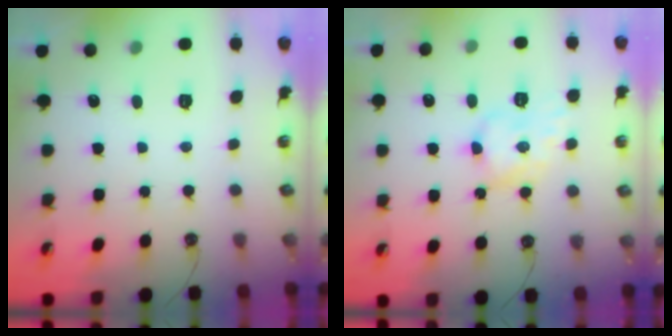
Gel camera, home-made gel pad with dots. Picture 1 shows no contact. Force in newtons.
{"total": 9.2, "press": 9.2, "slide": 0.2}